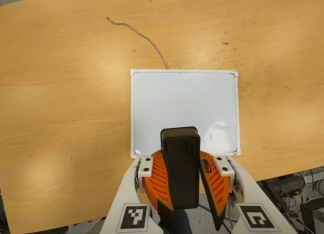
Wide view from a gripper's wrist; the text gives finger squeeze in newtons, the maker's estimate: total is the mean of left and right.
{"total": 11.4, "left": 11.2, "right": 11.7}